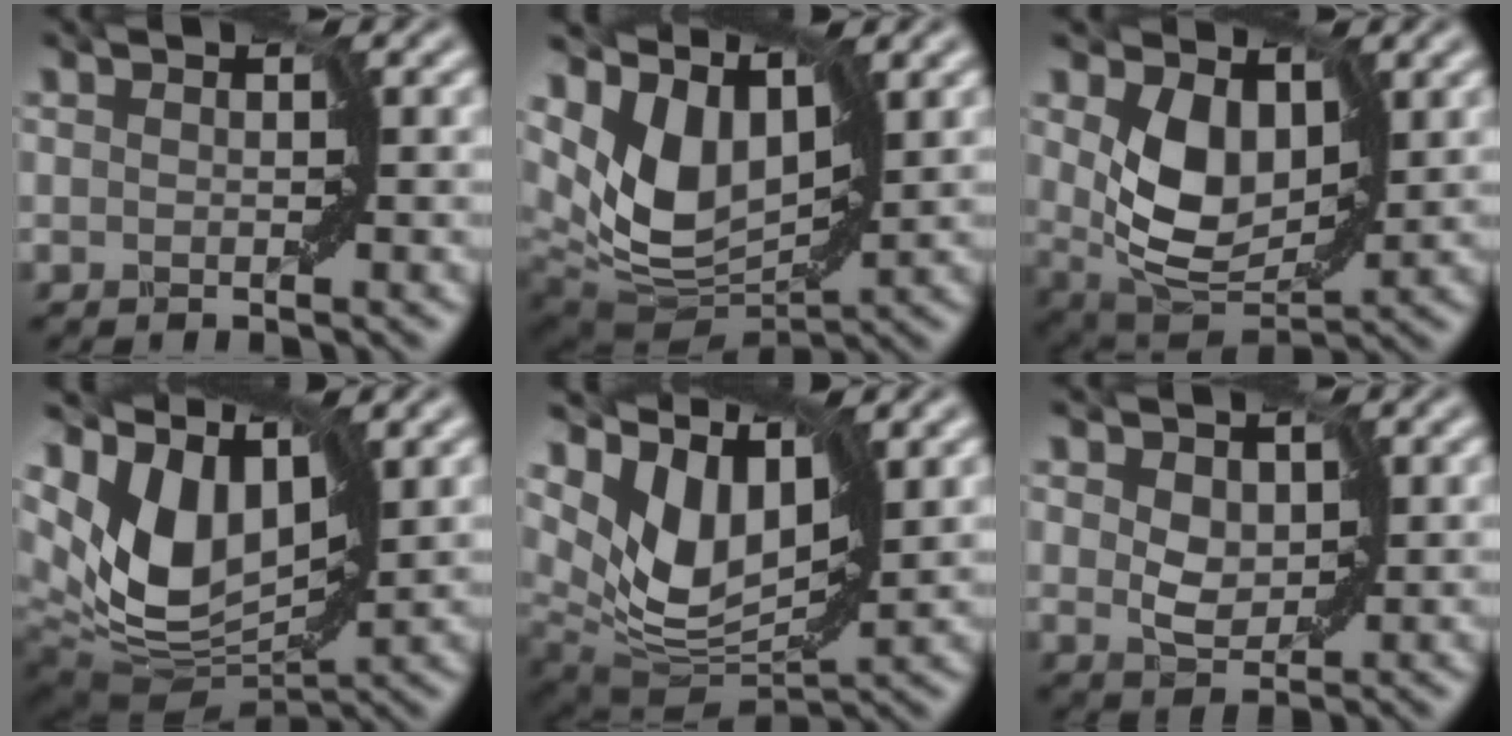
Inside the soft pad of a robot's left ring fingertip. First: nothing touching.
{"total": 6.7, "force": [3.1, 4.1, 4.4], "torque": [-0.096, -0.015, 0.056]}
{"total": 6.2, "force": [1.5, 4.1, 4.3], "torque": [-0.094, -0.018, 0.030]}
{"total": 8.7, "force": [3.9, 5.1, 5.9], "torque": [-0.127, -0.008, 0.073]}
{"total": 7.1, "force": [3.6, 3.8, 4.8], "torque": [-0.105, -0.012, 0.067]}
{"total": 2.5, "force": [0.6, 2.0, 1.4], "torque": [-0.035, -0.004, 0.010]}